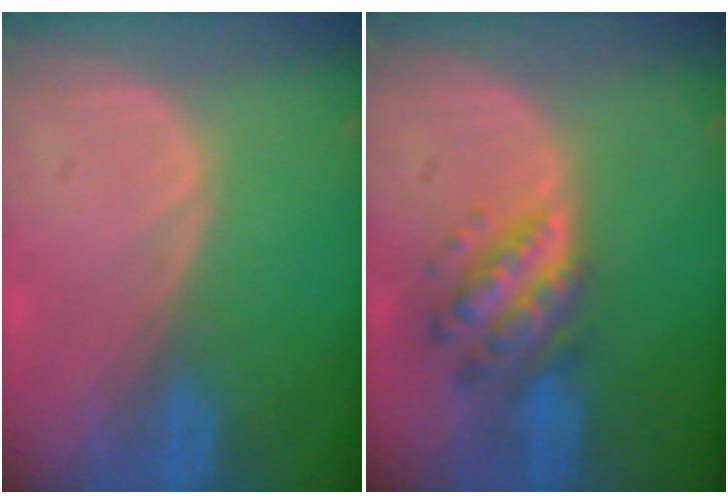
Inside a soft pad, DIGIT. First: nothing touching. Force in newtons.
{"total": 6.4, "press": 6.4, "slide": 0.2}